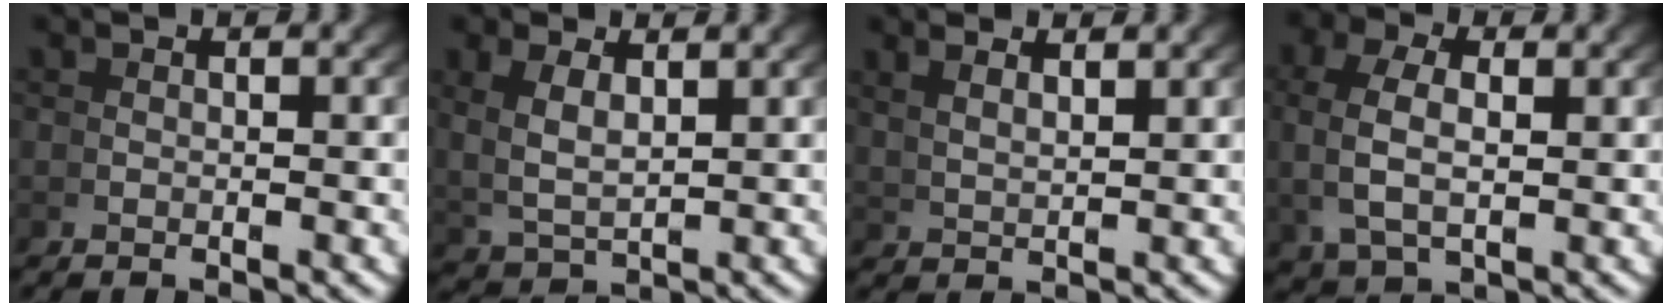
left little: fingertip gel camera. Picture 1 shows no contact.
{"total": 3.3, "force": [1.7, 1.7, 2.3], "torque": [-0.053, -0.006, 0.042]}
{"total": 2.8, "force": [2.6, -0.2, 1.1], "torque": [-0.011, 0.004, 0.054]}
{"total": 3.6, "force": [1.2, 1.8, 2.9], "torque": [-0.071, -0.002, 0.032]}